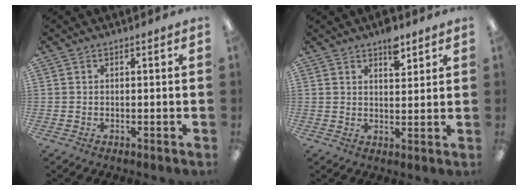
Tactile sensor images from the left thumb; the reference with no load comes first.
{"total": 5.9, "force": [4.2, 2.6, 3.2], "torque": [-0.032, -0.025, 0.068]}